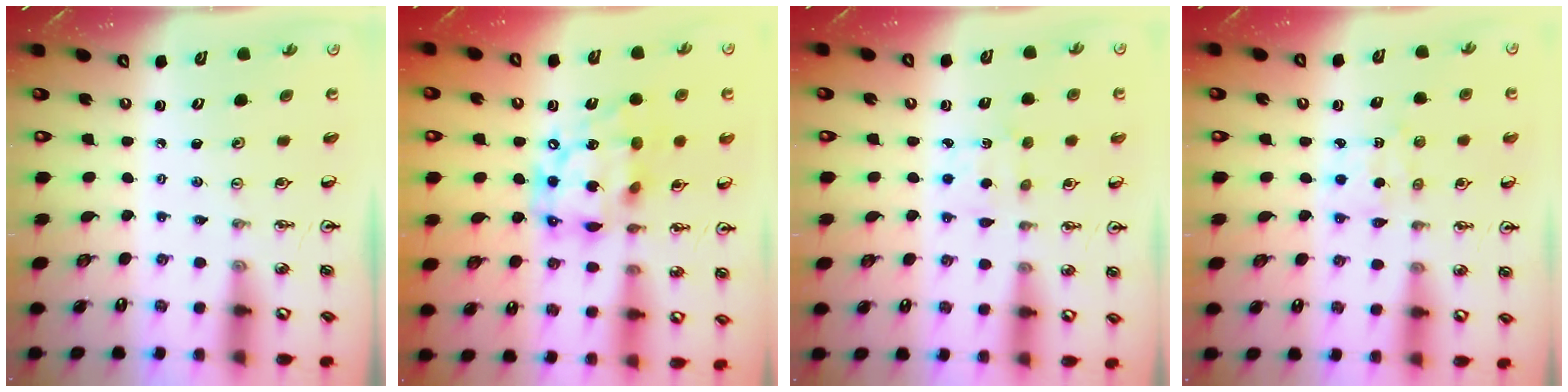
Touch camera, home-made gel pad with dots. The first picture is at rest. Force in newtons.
{"total": 16.0, "press": 16.0, "slide": 1.2}
{"total": 2.6, "press": 2.5, "slide": 0.3}
{"total": 2.0, "press": 1.9, "slide": 0.6}